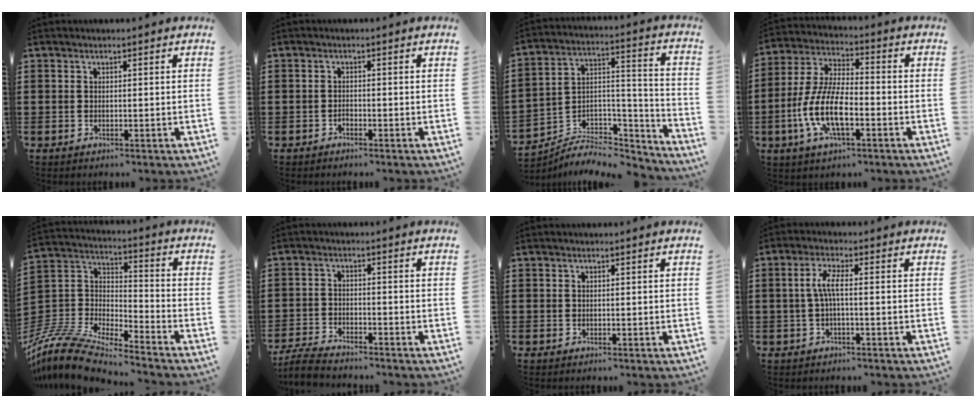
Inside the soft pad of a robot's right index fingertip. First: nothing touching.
{"total": 0.8, "force": [-0.7, 0.3, 0.3], "torque": [-0.007, -0.001, -0.014]}
{"total": 5.8, "force": [-4.8, 3.0, 1.5], "torque": [-0.022, 0.007, -0.090]}
{"total": 10.3, "force": [-3.6, 3.8, 8.8], "torque": [-0.214, -0.011, -0.076]}
{"total": 10.8, "force": [-10.1, 1.7, 3.6], "torque": [-0.102, 0.003, -0.212]}
{"total": 4.1, "force": [-4.0, 0.4, 0.9], "torque": [-0.031, -0.002, -0.084]}
{"total": 0.0}
{"total": 3.9, "force": [-0.4, 0.8, 3.8], "torque": [-0.085, -0.001, -0.015]}